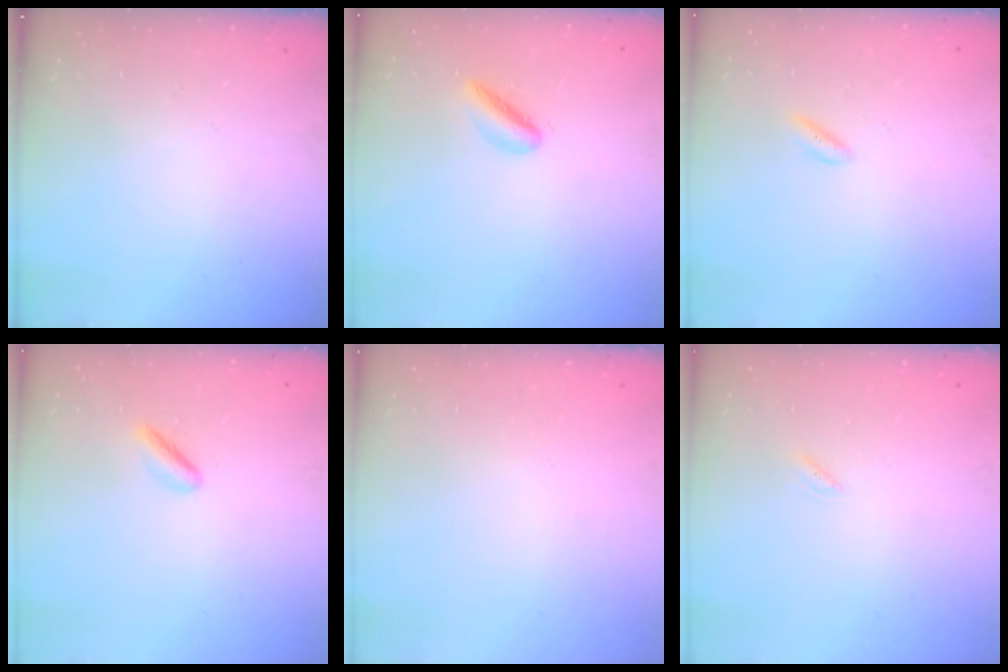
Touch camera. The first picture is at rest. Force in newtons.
{"total": 4.1, "press": 4.1, "slide": 0.6}
{"total": 1.6, "press": 1.3, "slide": 0.8}
{"total": 1.4, "press": 1.2, "slide": 0.7}
{"total": 2.2, "press": 2.2, "slide": 0.1}
{"total": 1.2, "press": 1.1, "slide": 0.3}